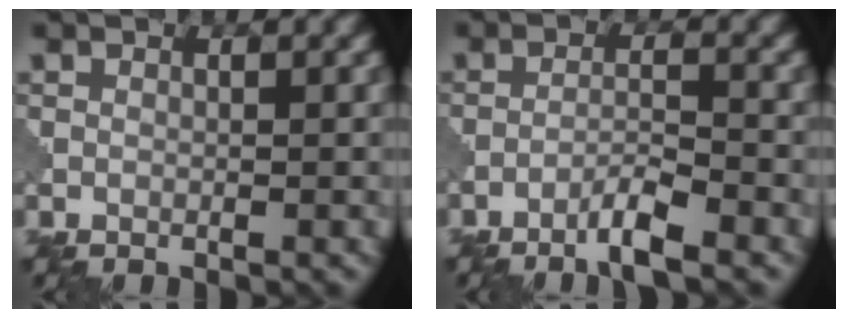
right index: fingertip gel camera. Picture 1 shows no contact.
{"total": 3.1, "force": [-2.2, 0.0, 2.2], "torque": [-0.038, 0.006, -0.050]}